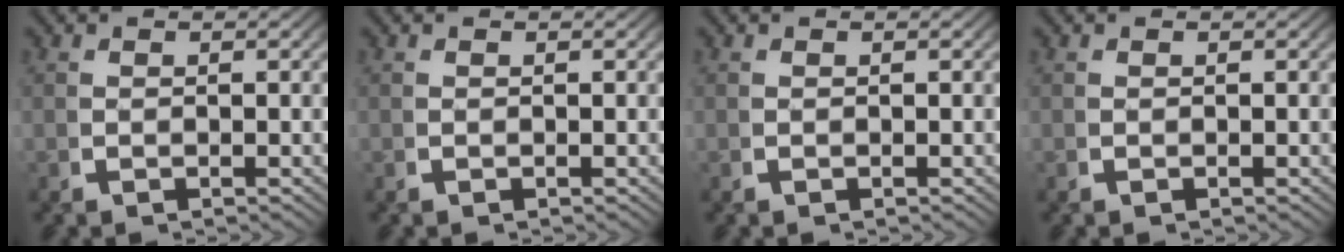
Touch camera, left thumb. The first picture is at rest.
{"total": 0.0}
{"total": 0.0}
{"total": 0.0}